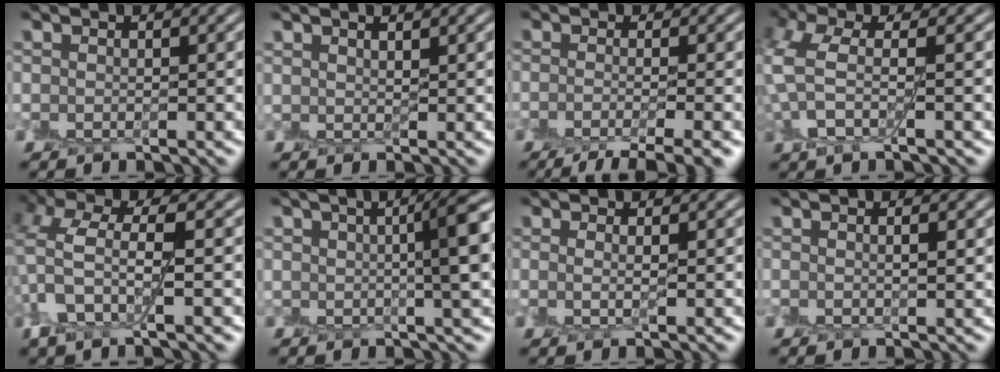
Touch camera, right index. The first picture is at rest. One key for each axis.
{"total": 0.9, "fx": 0.9, "fy": -0.2, "fz": -0.2, "tx": 0.007, "ty": 0.002, "tz": 0.018}
{"total": 5.7, "fx": -3.2, "fy": 1.5, "fz": 4.5, "tx": -0.048, "ty": -0.006, "tz": -0.054}
{"total": 4.8, "fx": 0.4, "fy": 1.9, "fz": 4.5, "tx": -0.104, "ty": 0.005, "tz": 0.002}
{"total": 5.0, "fx": 0.5, "fy": 2.0, "fz": 4.6, "tx": -0.098, "ty": 0.006, "tz": 0.006}
{"total": 4.6, "fx": 1.1, "fy": 1.0, "fz": 4.3, "tx": -0.039, "ty": 0.013, "tz": 0.018}
{"total": 1.0, "fx": 0.2, "fy": 0.0, "fz": 1.0, "tx": -0.020, "ty": -0.003, "tz": 0.003}
{"total": 1.2, "fx": 0.3, "fy": 0.1, "fz": 1.1, "tx": -0.012, "ty": 0.003, "tz": 0.004}